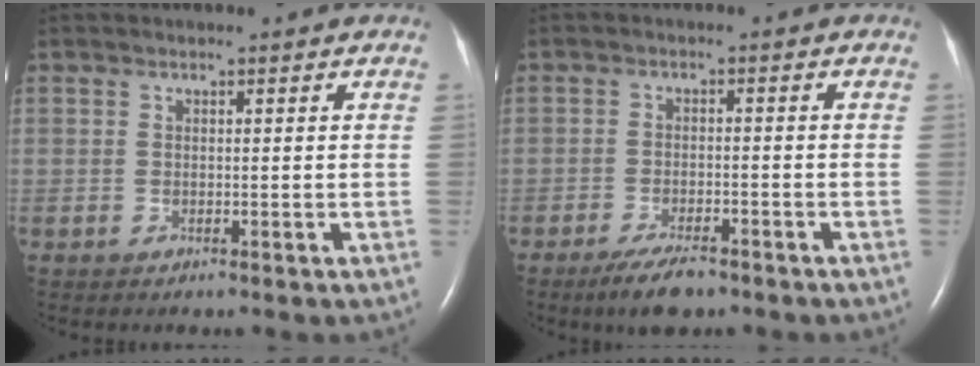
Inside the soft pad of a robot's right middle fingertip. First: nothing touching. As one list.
[{"total": 5.2, "force": [-3.8, 1.4, 3.2], "torque": [-0.063, -0.006, -0.063]}]